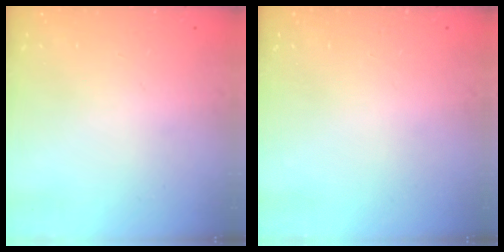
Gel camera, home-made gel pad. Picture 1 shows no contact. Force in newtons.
{"total": 0.0}